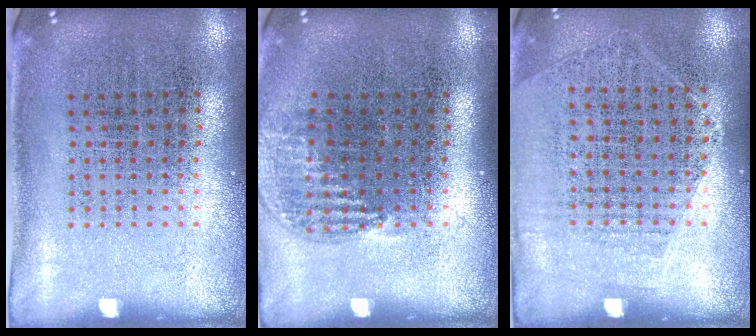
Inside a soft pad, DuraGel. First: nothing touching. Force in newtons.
{"total": 1.0, "press": 0.9, "slide": 0.5}
{"total": 1.3, "press": 1.0, "slide": 0.8}